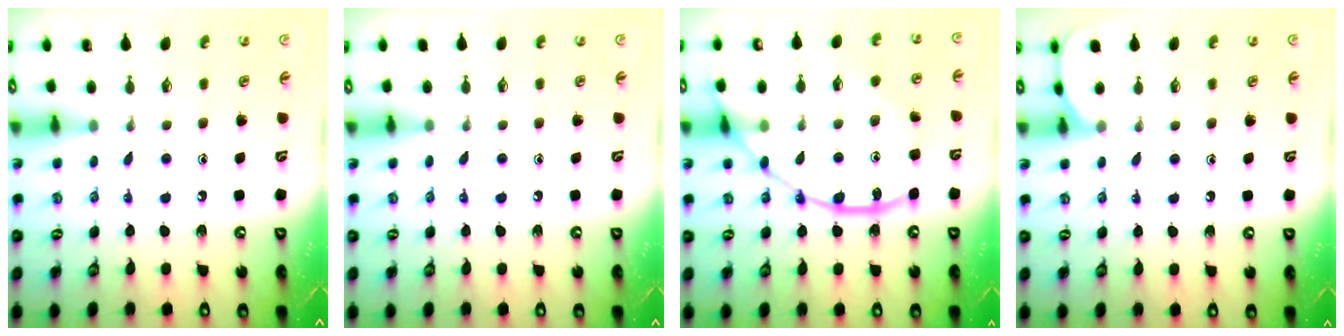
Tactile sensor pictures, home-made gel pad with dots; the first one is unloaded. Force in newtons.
{"total": 3.3, "press": 3.2, "slide": 0.5}
{"total": 14.9, "press": 14.9, "slide": 0.8}
{"total": 4.7, "press": 4.6, "slide": 0.6}